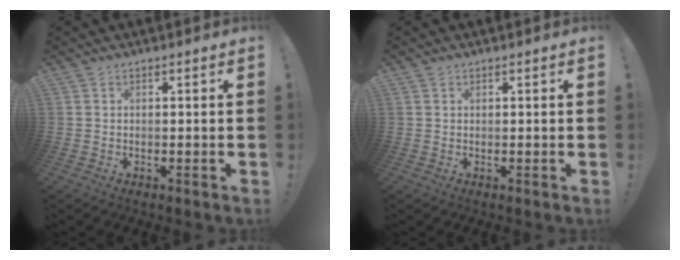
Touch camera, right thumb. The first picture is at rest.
{"total": 0.6, "force": [0.4, 0.4, -0.1], "torque": [0.005, -0.002, 0.007]}